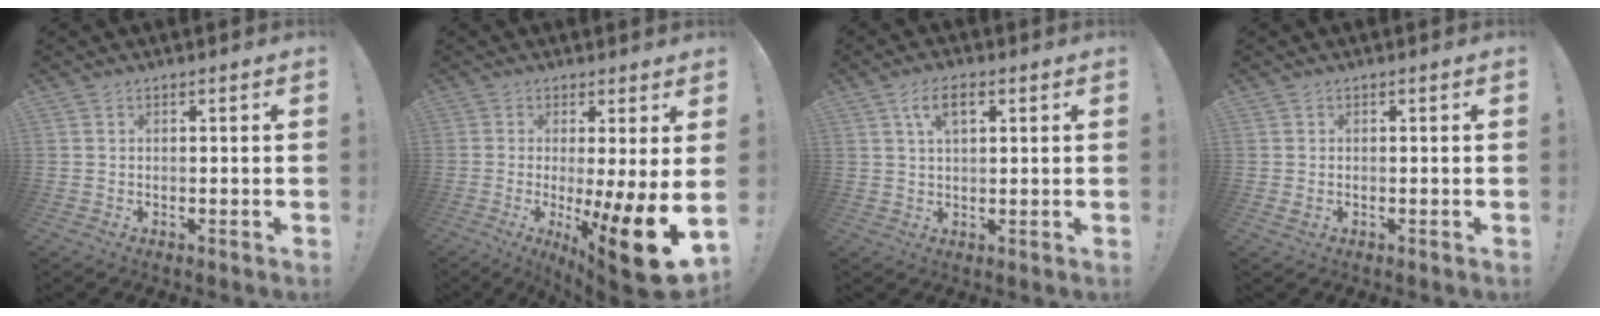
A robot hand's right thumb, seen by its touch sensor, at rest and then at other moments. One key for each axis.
{"total": 14.5, "fx": -3.0, "fy": 0.7, "fz": 14.2, "tx": -0.177, "ty": -0.015, "tz": -0.041}
{"total": 6.3, "fx": 2.5, "fy": 3.0, "fz": 5.0, "tx": -0.085, "ty": 0.002, "tz": 0.042}
{"total": 0.6, "fx": 0.3, "fy": 0.4, "fz": 0.4, "tx": -0.009, "ty": 0.001, "tz": 0.006}